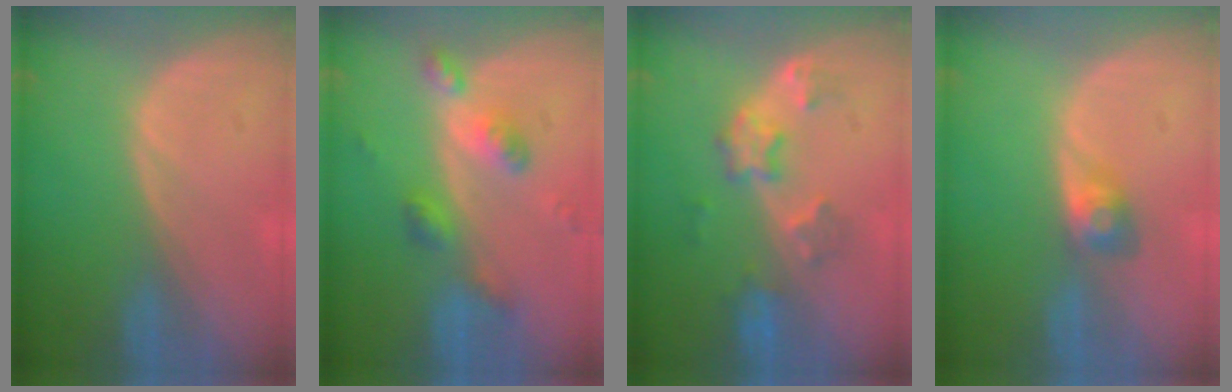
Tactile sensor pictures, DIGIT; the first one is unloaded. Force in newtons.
{"total": 6.3, "press": 5.5, "slide": 3.0}
{"total": 6.0, "press": 5.5, "slide": 2.4}
{"total": 2.8, "press": 2.6, "slide": 1.0}